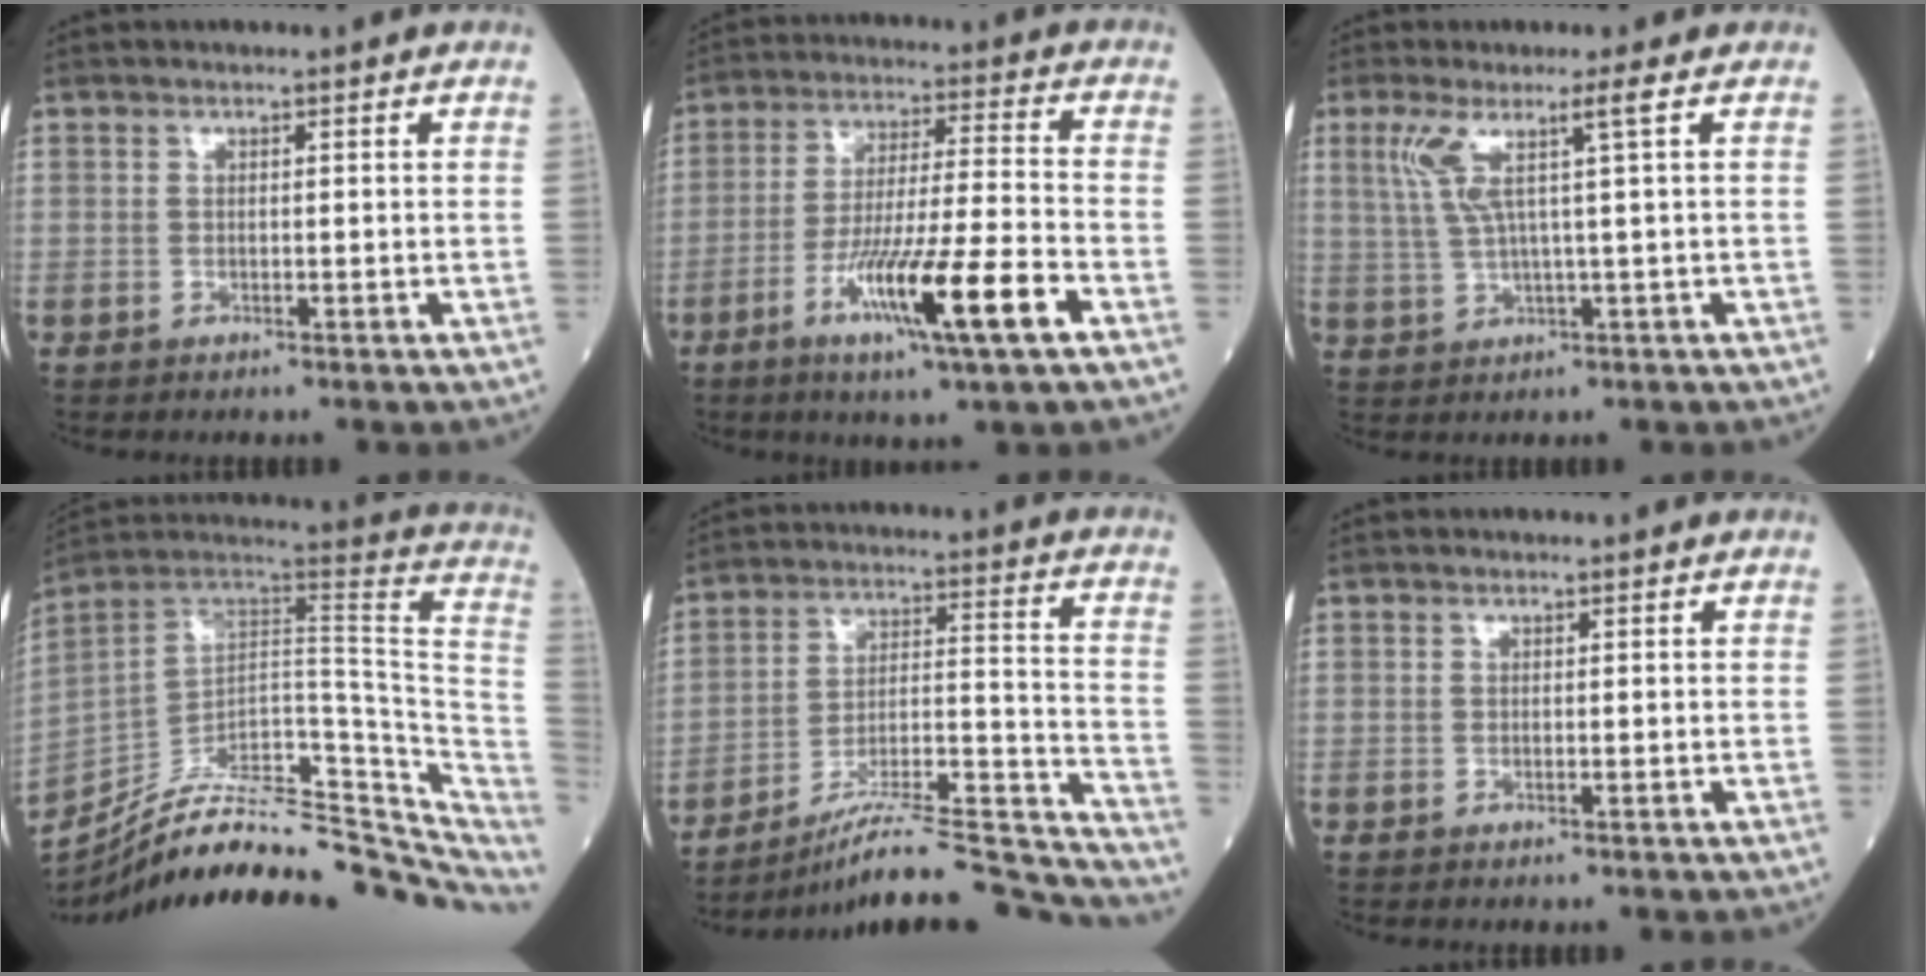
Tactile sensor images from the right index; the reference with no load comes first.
{"total": 14.3, "force": [-6.4, -0.1, 12.8], "torque": [-0.235, -0.019, -0.111]}
{"total": 5.6, "force": [2.1, -0.8, 5.1], "torque": [-0.109, 0.008, 0.048]}
{"total": 27.6, "force": [-22.1, 9.1, 13.9], "torque": [-0.162, 0.027, -0.313]}
{"total": 21.9, "force": [-20.7, -0.1, 7.3], "torque": [-0.082, 0.016, -0.312]}
{"total": 0.0}